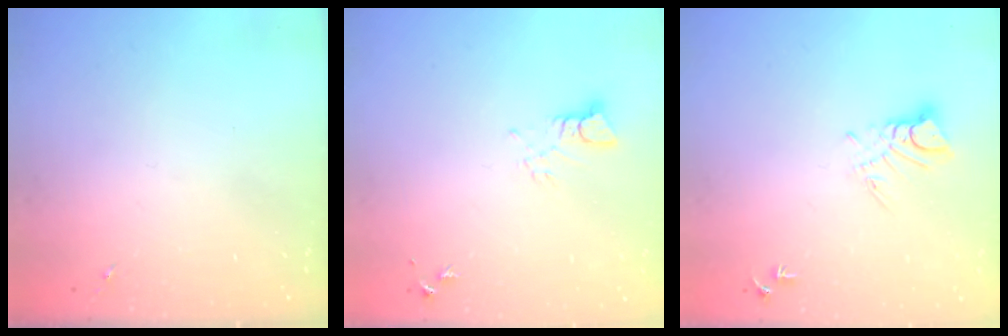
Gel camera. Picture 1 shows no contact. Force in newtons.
{"total": 3.2, "press": 3.2, "slide": 0.3}
{"total": 5.3, "press": 5.3, "slide": 0.3}